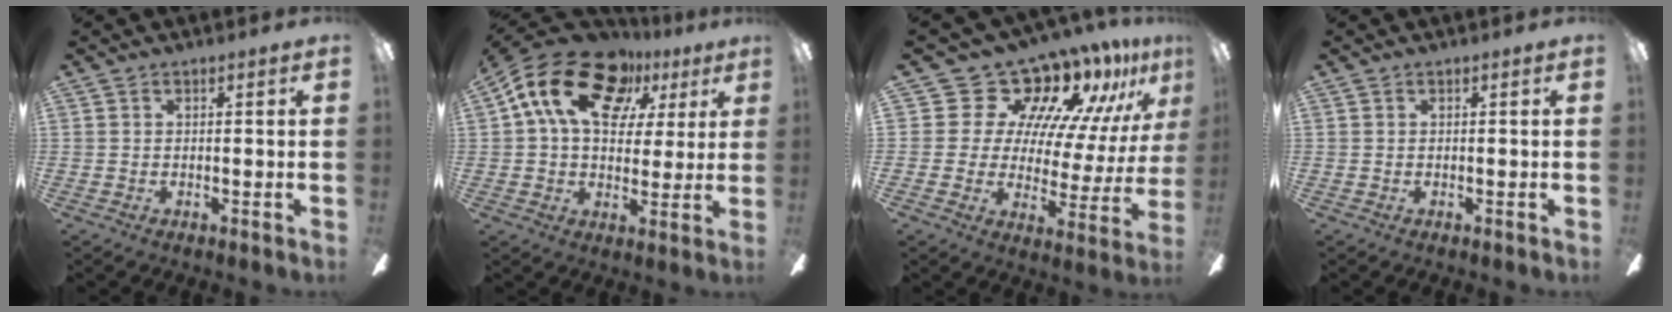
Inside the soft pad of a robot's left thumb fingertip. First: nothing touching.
{"total": 18.5, "force": [9.0, 11.9, 11.1], "torque": [-0.182, -0.028, 0.165]}
{"total": 18.3, "force": [14.8, 8.7, 6.2], "torque": [-0.115, -0.116, 0.268]}
{"total": 0.0}